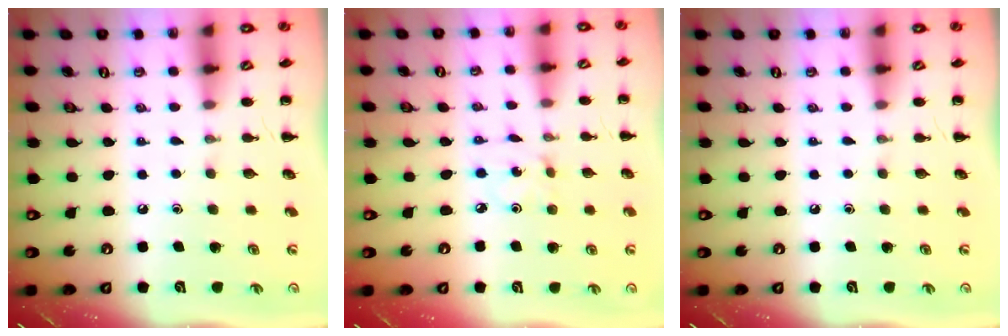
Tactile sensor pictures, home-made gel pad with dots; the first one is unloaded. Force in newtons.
{"total": 1.0, "press": 0.9, "slide": 0.3}
{"total": 0.0}